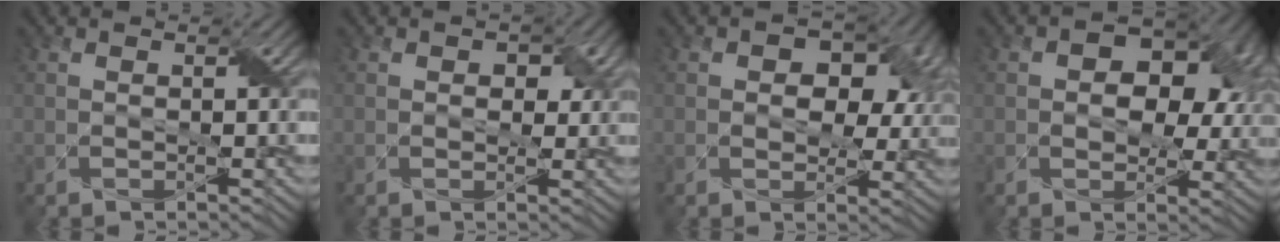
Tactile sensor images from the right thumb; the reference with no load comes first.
{"total": 2.9, "force": [0.9, 2.2, 1.8], "torque": [-0.030, -0.005, 0.011]}
{"total": 9.0, "force": [2.2, 6.1, 6.2], "torque": [-0.079, -0.002, 0.026]}
{"total": 10.5, "force": [2.2, 7.1, 7.5], "torque": [-0.099, 0.002, 0.028]}